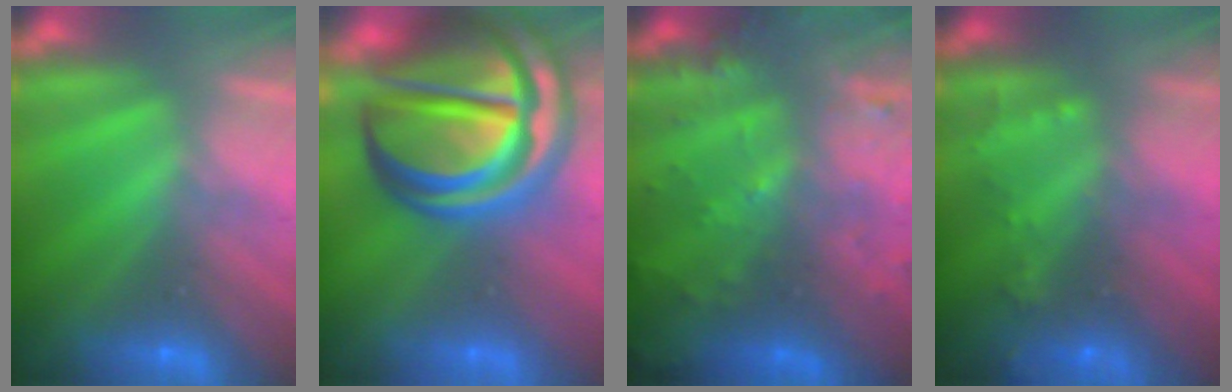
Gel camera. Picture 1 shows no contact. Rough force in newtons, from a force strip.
{"total": 7.2}
{"total": 8.5}
{"total": 7.0}